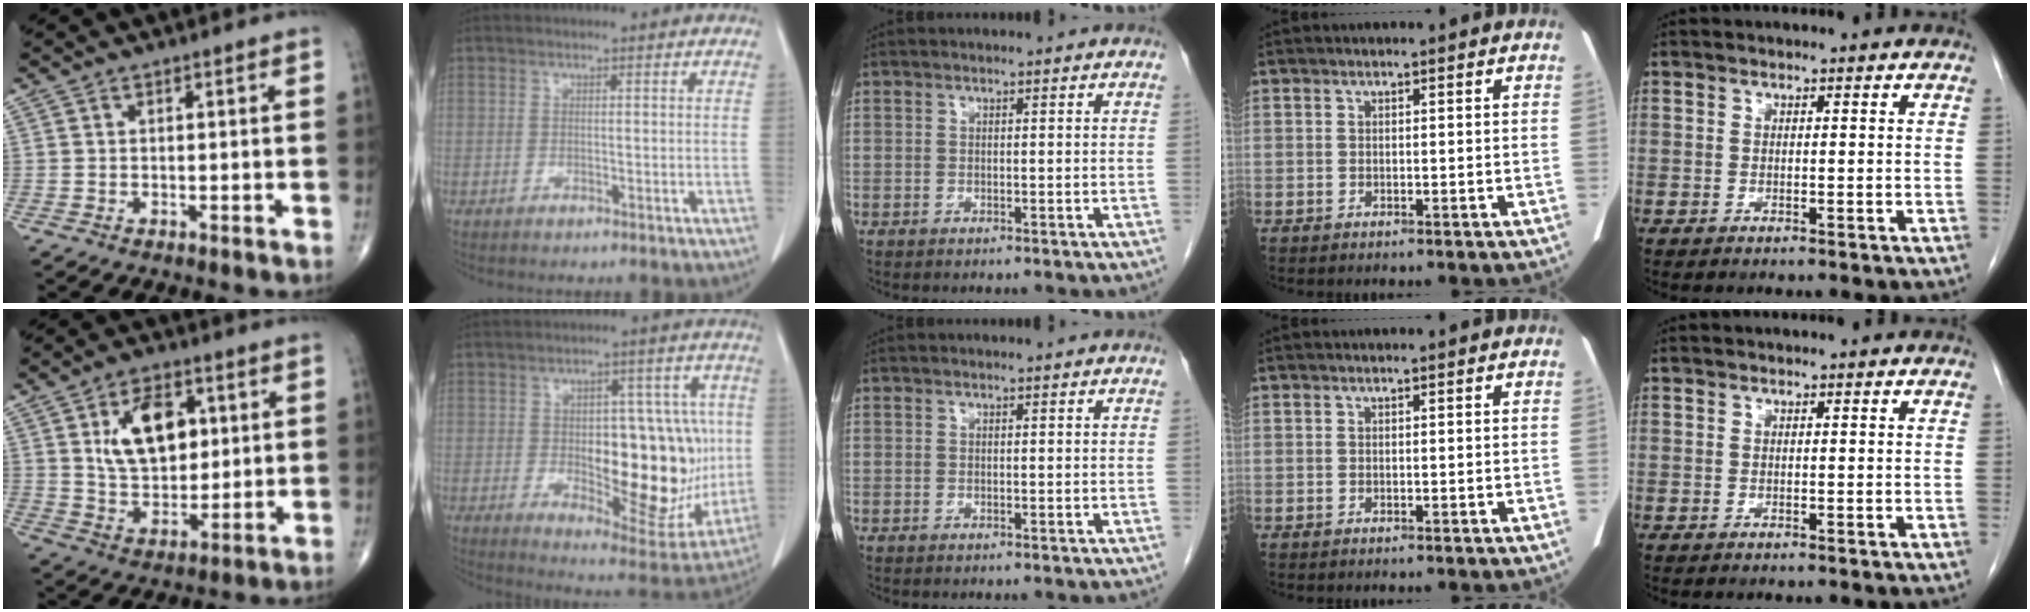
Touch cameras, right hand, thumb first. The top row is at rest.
{"thumb": {"total": 12.7, "force": [3.6, 7.8, 9.4], "torque": [-0.128, -0.014, 0.069]}, "index": {"total": 18.2, "force": [-1.0, 7.7, 16.4], "torque": [-0.209, 0.007, 0.006]}}